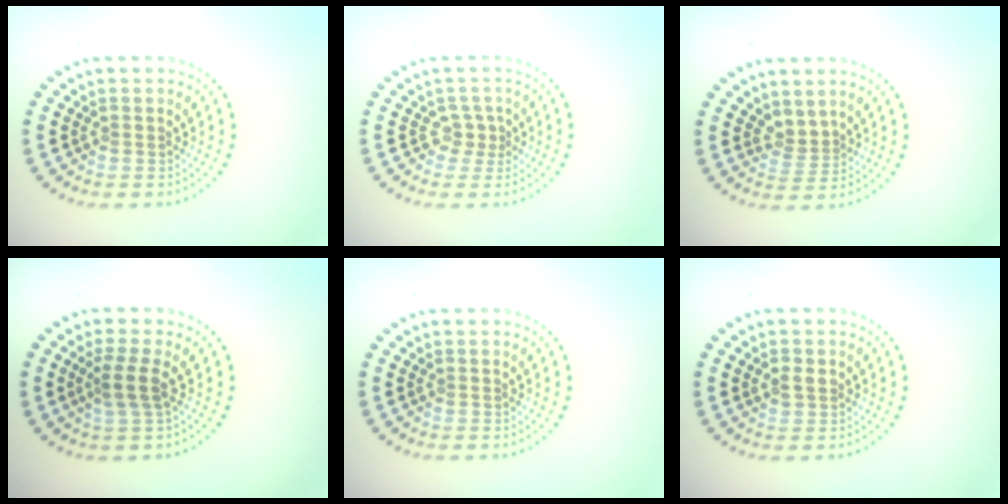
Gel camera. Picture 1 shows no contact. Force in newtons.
{"total": 1.4, "press": 0.9, "slide": 1.1}
{"total": 1.6, "press": 1.1, "slide": 1.1}
{"total": 2.3, "press": 1.8, "slide": 1.3}
{"total": 0.0}
{"total": 1.3, "press": 1.2, "slide": 0.3}